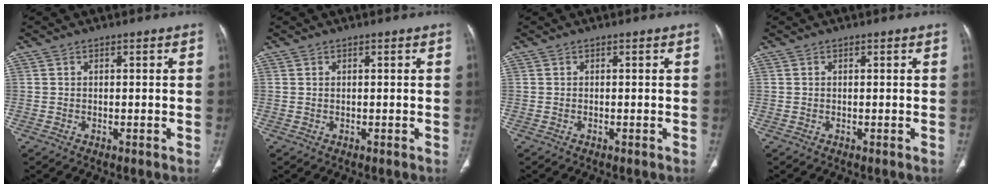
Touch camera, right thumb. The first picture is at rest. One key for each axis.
{"total": 0.0}
{"total": 0.0}
{"total": 0.0}